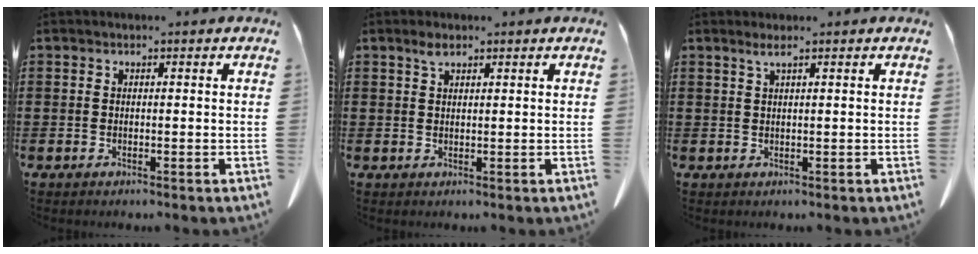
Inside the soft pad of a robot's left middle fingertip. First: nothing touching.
{"total": 1.7, "force": [1.2, 0.6, 1.1], "torque": [-0.026, 0.002, 0.021]}
{"total": 1.4, "force": [0.9, -0.1, 1.1], "torque": [-0.024, -0.002, 0.017]}